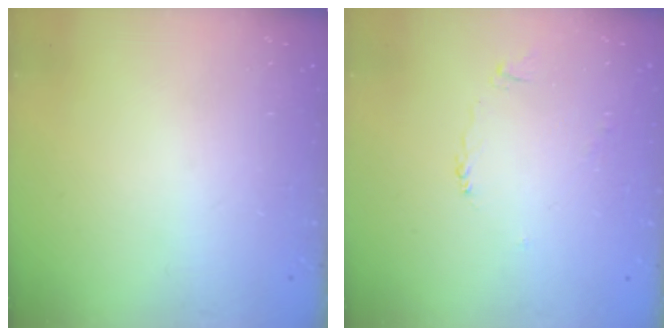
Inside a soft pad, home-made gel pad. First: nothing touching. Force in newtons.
{"total": 1.8, "press": 1.8, "slide": 0.4}